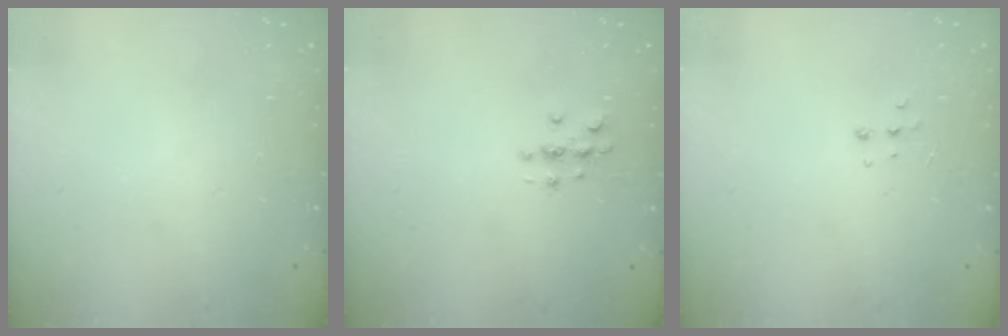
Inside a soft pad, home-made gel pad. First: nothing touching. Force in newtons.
{"total": 3.0, "press": 3.0, "slide": 0.3}
{"total": 4.6, "press": 4.5, "slide": 0.8}